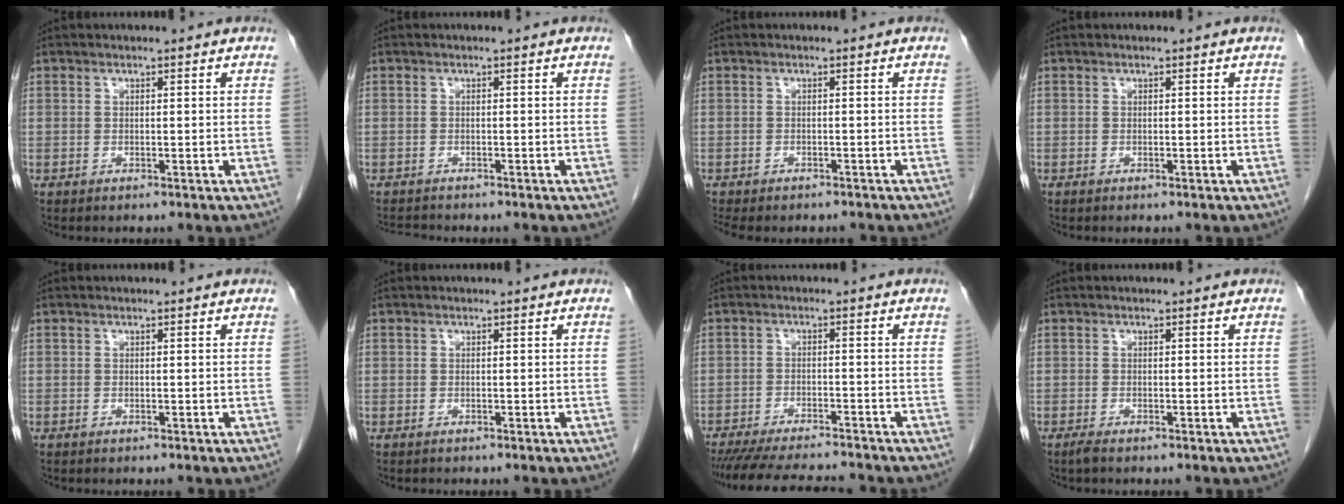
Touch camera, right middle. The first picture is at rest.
{"total": 1.8, "force": [-1.8, 0.1, 0.0], "torque": [-0.006, -0.013, -0.029]}
{"total": 8.1, "force": [-7.0, 2.7, 3.0], "torque": [-0.053, -0.008, -0.089]}
{"total": 0.0}
{"total": 0.0}
{"total": 0.0}
{"total": 11.7, "force": [-10.7, 1.0, 4.6], "torque": [-0.072, -0.016, -0.155]}
{"total": 0.9, "force": [-0.7, 0.0, 0.6], "torque": [-0.018, -0.004, -0.015]}